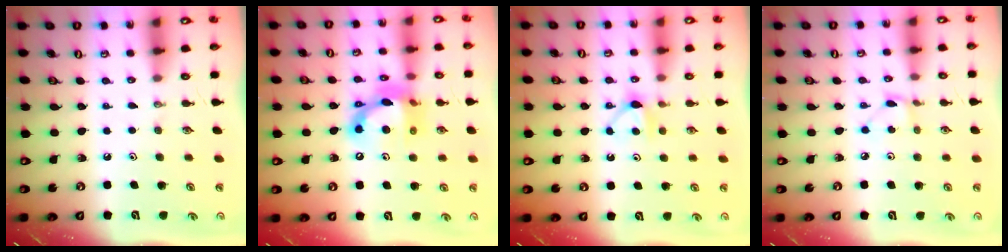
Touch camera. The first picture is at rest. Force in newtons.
{"total": 14.7, "press": 14.7, "slide": 0.8}
{"total": 6.2, "press": 6.2, "slide": 0.5}
{"total": 2.8, "press": 2.8, "slide": 0.3}